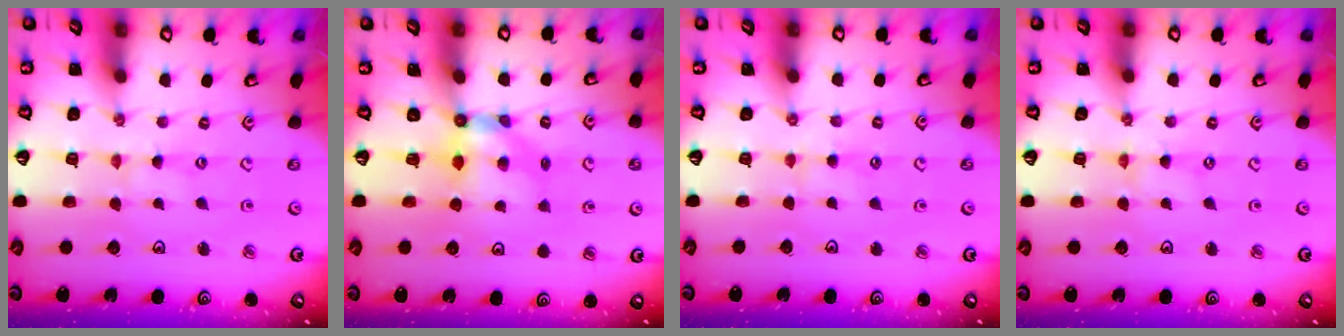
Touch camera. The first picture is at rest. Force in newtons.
{"total": 5.5, "press": 5.5, "slide": 0.2}
{"total": 2.8, "press": 2.8, "slide": 0.3}
{"total": 0.0}